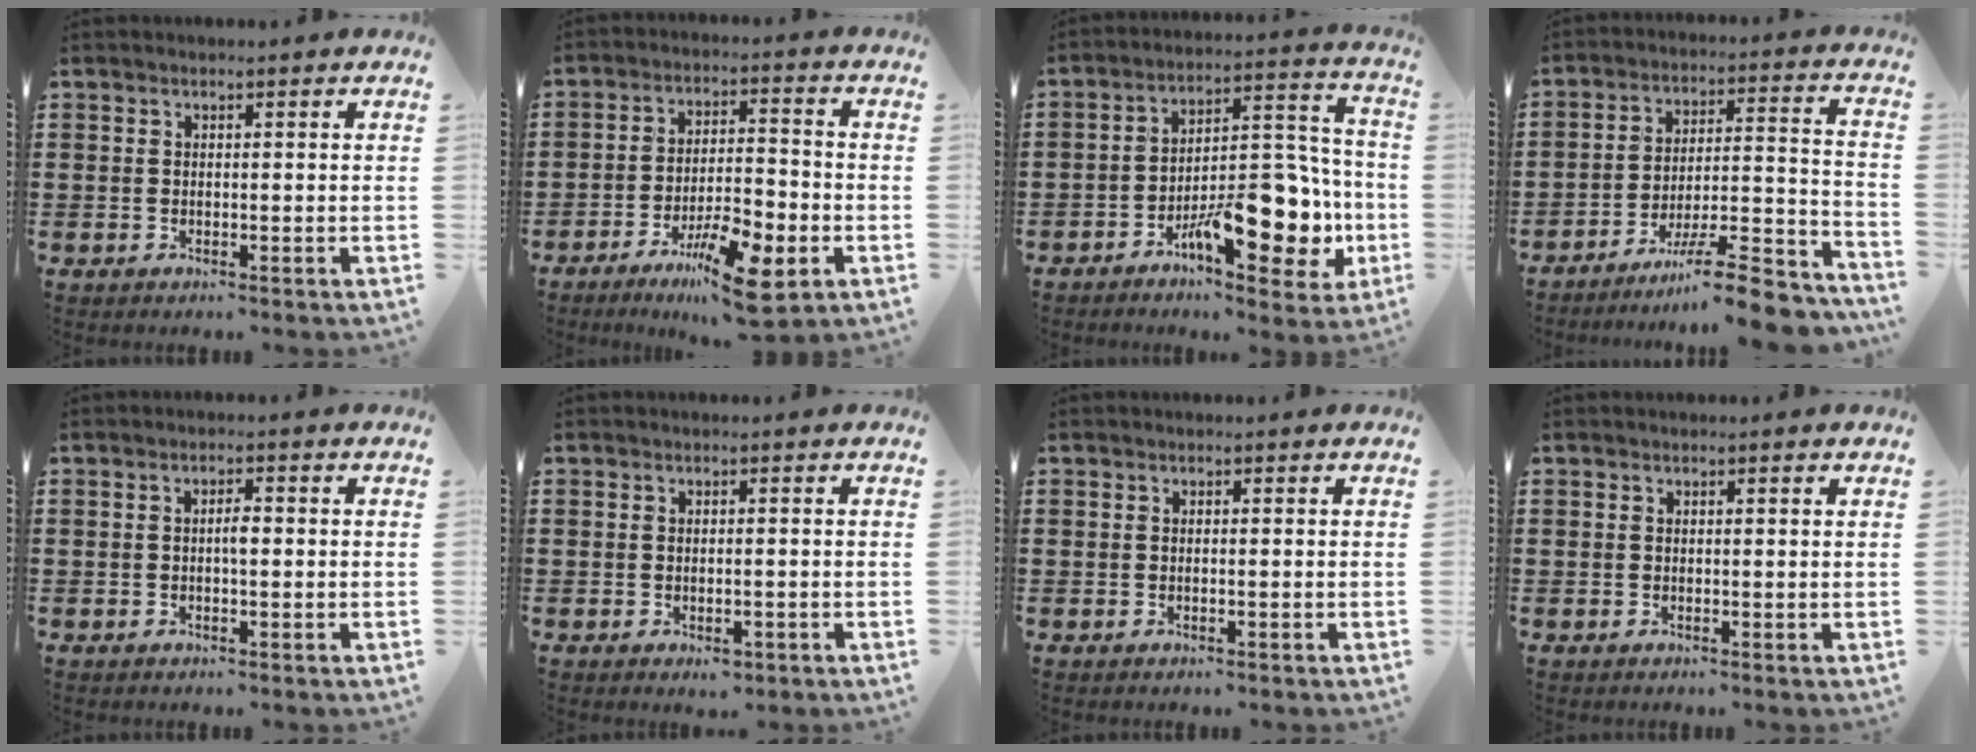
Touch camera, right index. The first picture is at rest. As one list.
[{"total": 9.9, "force": [-5.8, 2.8, 7.6], "torque": [-0.139, 0.011, -0.103]}, {"total": 14.2, "force": [-6.5, 6.1, 11.1], "torque": [-0.147, 0.014, -0.108]}, {"total": 11.4, "force": [-9.4, 1.0, 6.4], "torque": [-0.085, 0.026, -0.176]}, {"total": 1.9, "force": [-0.2, 0.6, 1.8], "torque": [-0.034, 0.001, -0.004]}, {"total": 1.4, "force": [-0.6, 0.5, 1.1], "torque": [-0.021, 0.000, -0.011]}, {"total": 0.0}, {"total": 0.5, "force": [0.2, 0.4, 0.2], "torque": [-0.005, 0.003, 0.005]}]